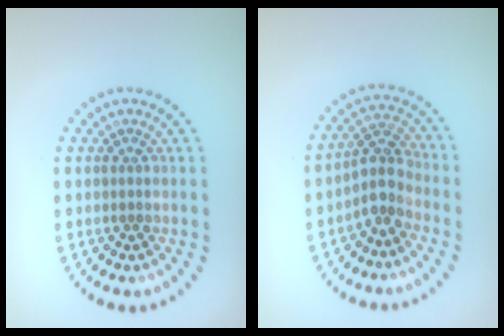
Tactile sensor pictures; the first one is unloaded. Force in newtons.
{"total": 2.9, "press": 2.3, "slide": 1.7}